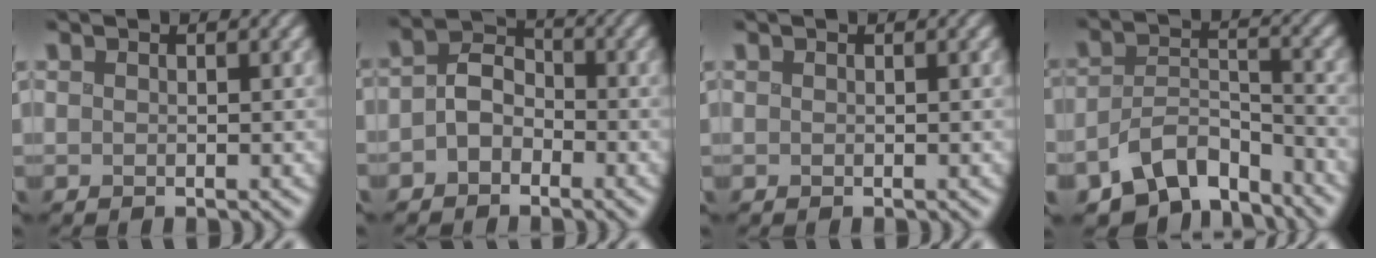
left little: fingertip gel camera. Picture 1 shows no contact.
{"total": 3.2, "force": [-1.4, 2.3, 1.8], "torque": [-0.028, 0.007, -0.036]}
{"total": 0.0}
{"total": 6.9, "force": [-5.3, 3.3, 3.0], "torque": [-0.041, -0.015, -0.092]}